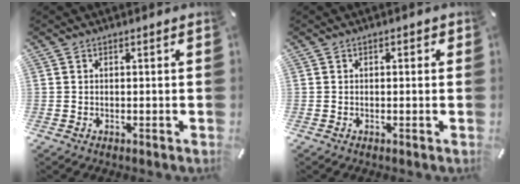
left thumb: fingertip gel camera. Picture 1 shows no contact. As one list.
[{"total": 0.8, "force": [-0.1, 0.5, 0.6], "torque": [-0.011, 0.004, -0.003]}]